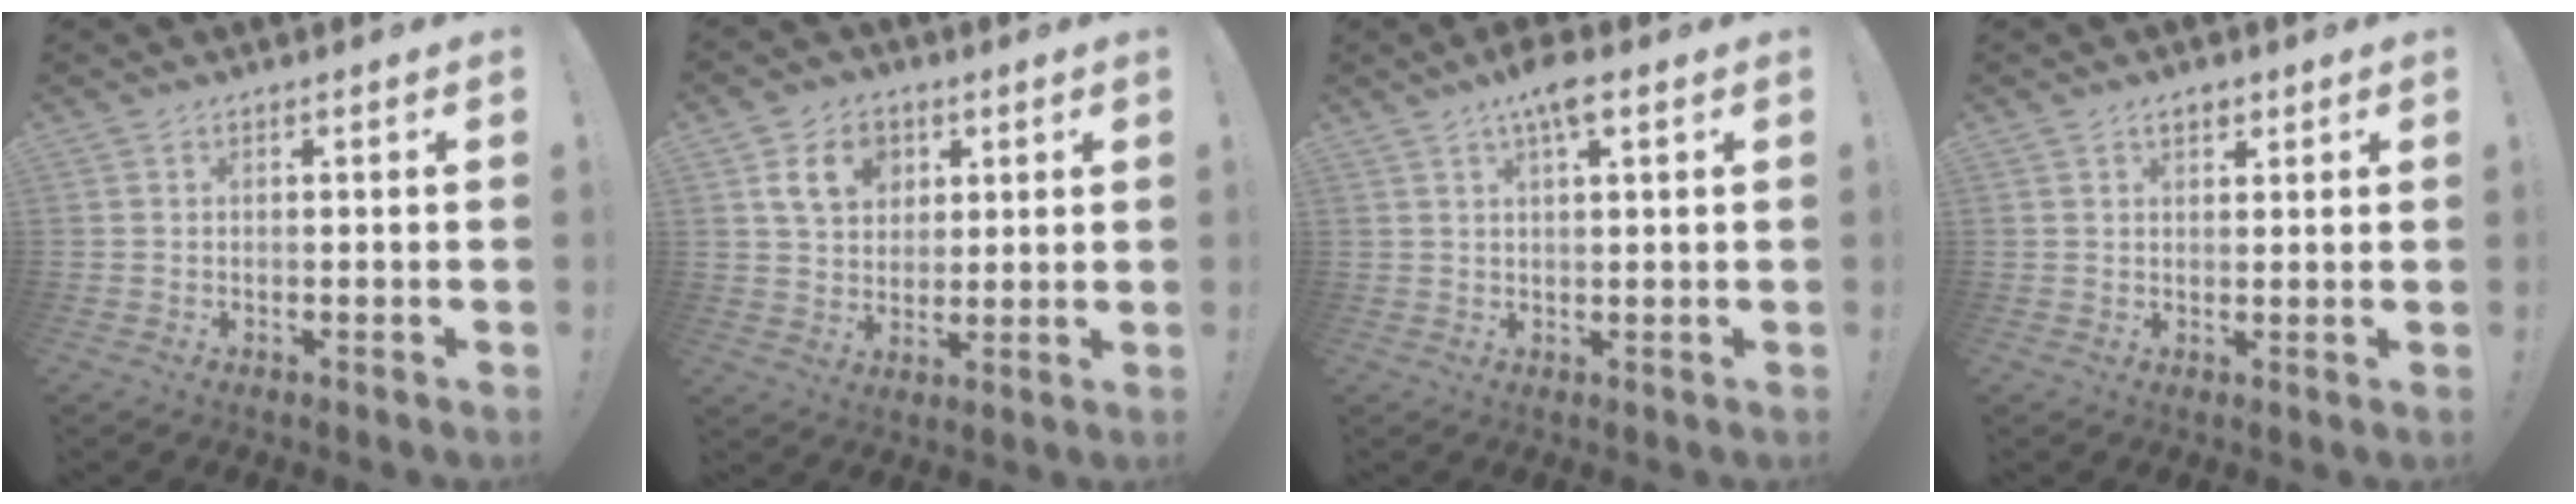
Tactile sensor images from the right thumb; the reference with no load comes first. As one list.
[{"total": 10.9, "force": [4.4, 8.6, 5.1], "torque": [-0.080, -0.007, 0.087]}, {"total": 6.3, "force": [3.4, 1.6, 5.1], "torque": [-0.085, -0.010, 0.054]}, {"total": 2.8, "force": [1.7, 1.6, 1.6], "torque": [-0.019, -0.004, 0.028]}]